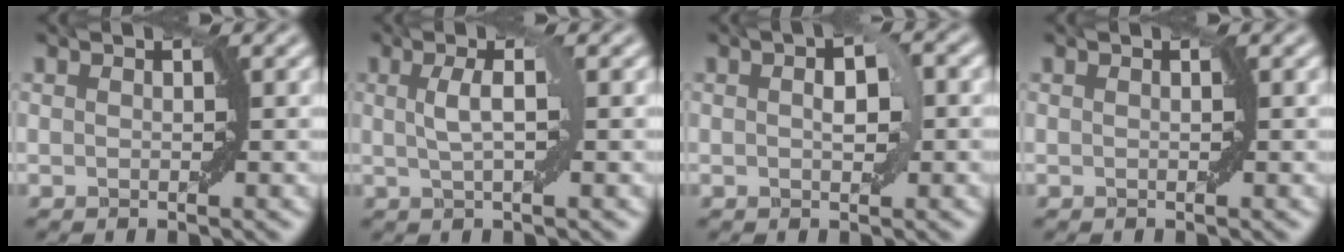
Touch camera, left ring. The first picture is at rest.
{"total": 2.6, "force": [0.5, 0.5, 2.5], "torque": [-0.046, 0.005, 0.008]}
{"total": 2.6, "force": [0.3, 1.2, 2.3], "torque": [-0.031, 0.005, 0.005]}
{"total": 0.0}